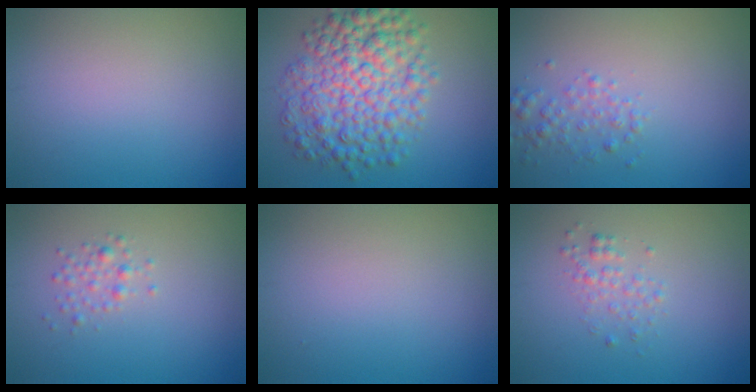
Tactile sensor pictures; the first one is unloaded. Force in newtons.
{"total": 8.4, "press": 8.4, "slide": 0.1}
{"total": 1.8, "press": 1.8, "slide": 0.1}
{"total": 1.3, "press": 1.3, "slide": 0.1}
{"total": 0.0}
{"total": 1.4, "press": 1.4, "slide": 0.1}